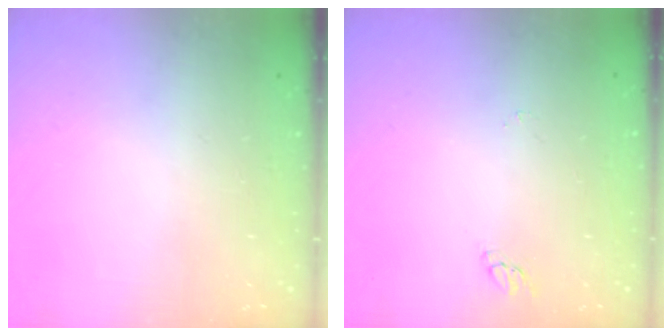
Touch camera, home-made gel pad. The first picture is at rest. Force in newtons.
{"total": 2.2, "press": 2.2, "slide": 0.2}